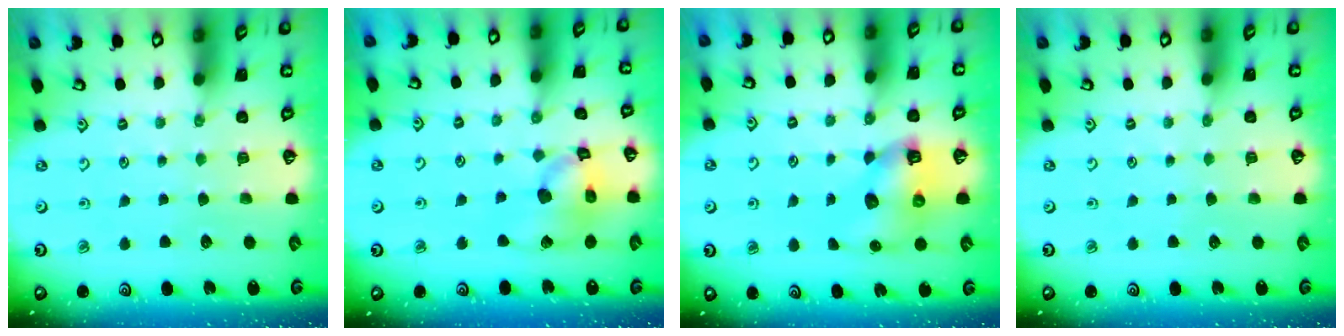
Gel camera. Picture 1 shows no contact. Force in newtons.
{"total": 13.8, "press": 13.6, "slide": 1.9}
{"total": 8.4, "press": 8.4, "slide": 0.9}
{"total": 0.0}